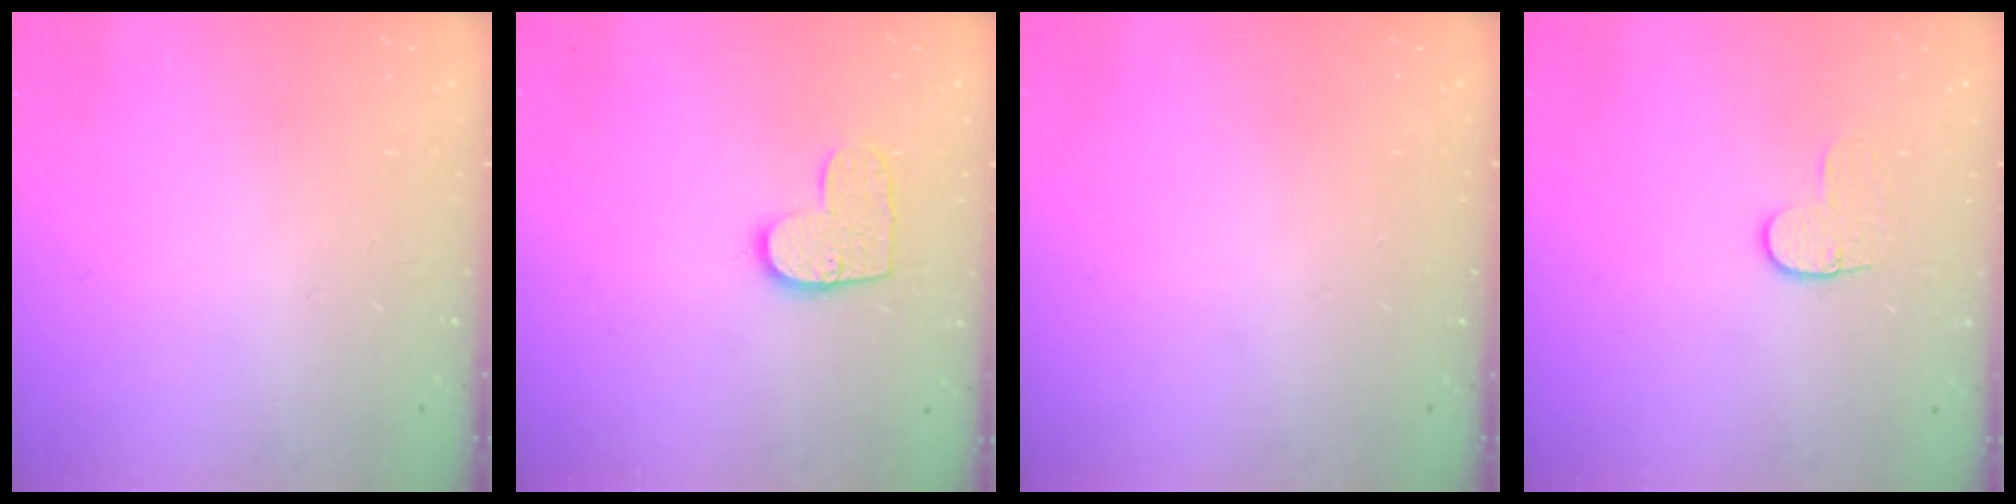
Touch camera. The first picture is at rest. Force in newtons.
{"total": 9.8, "press": 9.8, "slide": 0.4}
{"total": 0.0}
{"total": 5.7, "press": 5.6, "slide": 0.6}